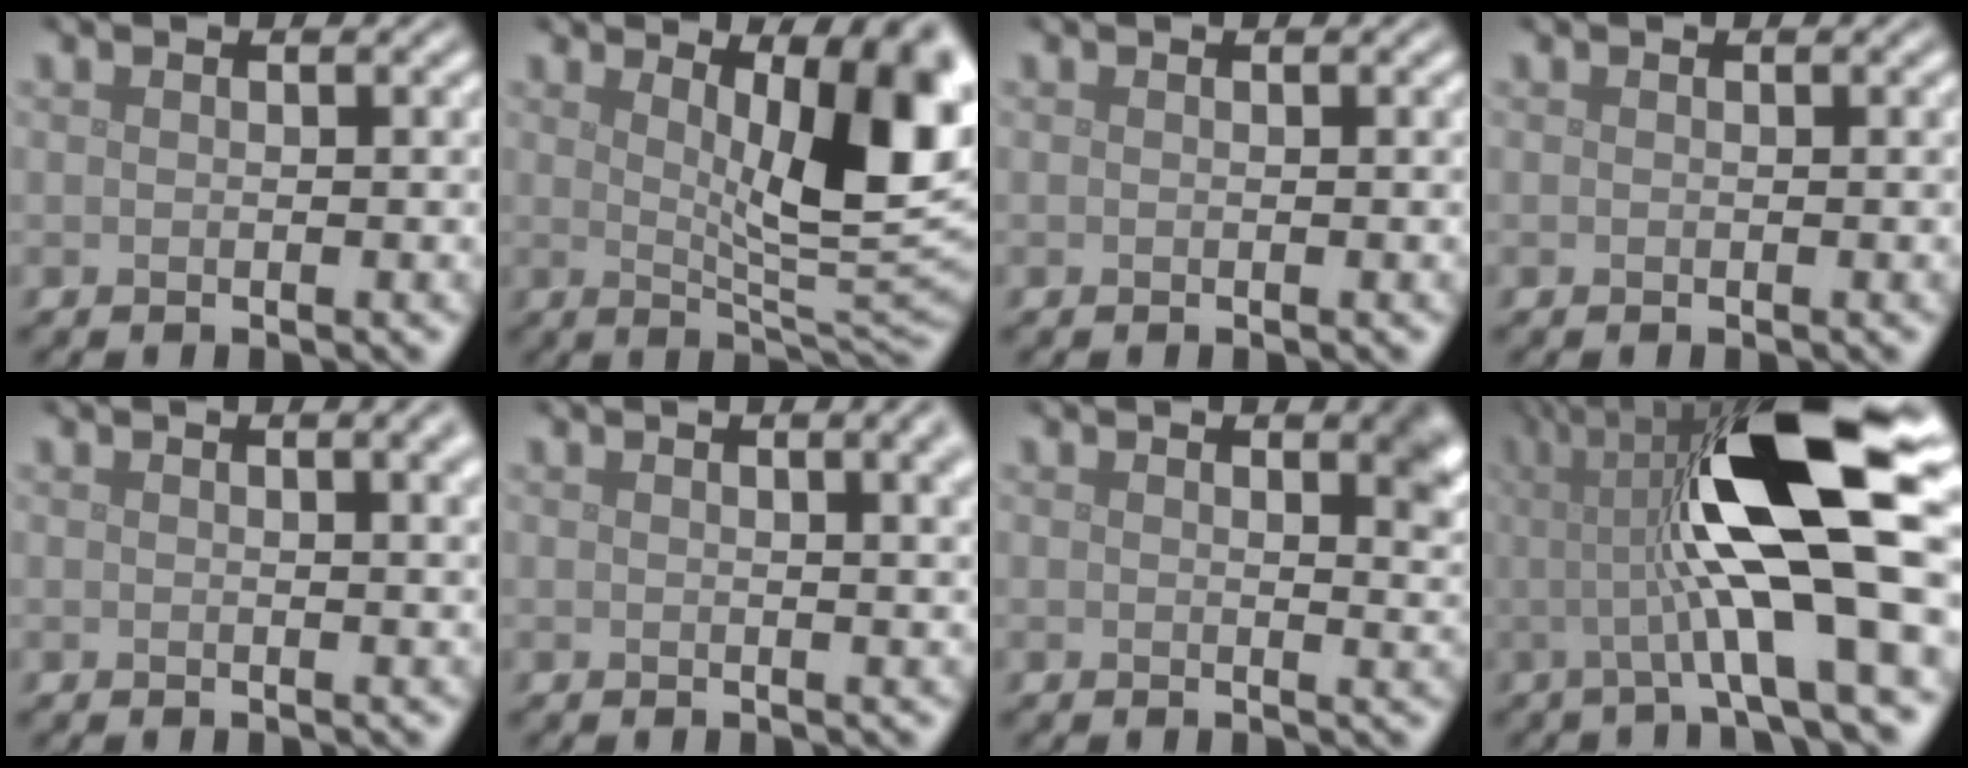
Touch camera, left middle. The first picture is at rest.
{"total": 9.2, "force": [2.7, 2.5, 8.5], "torque": [-0.111, -0.006, 0.048]}
{"total": 0.0}
{"total": 0.0}
{"total": 4.1, "force": [2.0, 1.6, 3.2], "torque": [-0.022, 0.012, 0.019]}
{"total": 5.8, "force": [2.6, 2.5, 4.5], "torque": [-0.026, 0.027, 0.014]}
{"total": 2.9, "force": [1.7, 1.0, 2.2], "torque": [-0.019, 0.002, 0.024]}
{"total": 14.0, "force": [1.6, 3.2, 13.6], "torque": [-0.209, 0.015, 0.021]}